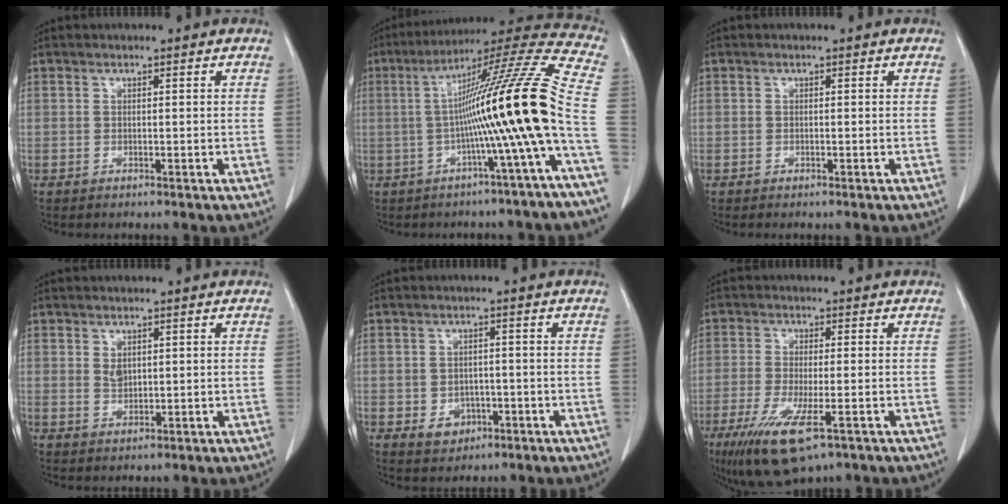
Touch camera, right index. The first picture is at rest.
{"total": 18.7, "force": [-2.6, -2.5, 18.3], "torque": [-0.269, 0.017, -0.055]}
{"total": 0.0}
{"total": 1.7, "force": [0.7, 1.1, 1.1], "torque": [-0.020, -0.003, 0.018]}
{"total": 3.5, "force": [-1.3, 3.0, 1.5], "torque": [-0.013, 0.005, -0.010]}
{"total": 10.0, "force": [-5.3, 2.1, 8.3], "torque": [-0.158, -0.030, -0.086]}